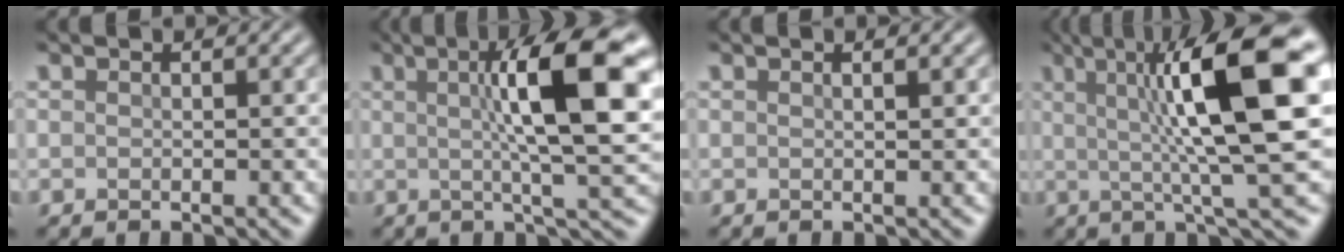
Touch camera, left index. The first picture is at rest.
{"total": 10.4, "force": [2.0, 2.0, 10.0], "torque": [-0.127, 0.008, 0.029]}
{"total": 0.9, "force": [0.5, 0.3, 0.7], "torque": [-0.004, 0.002, 0.003]}
{"total": 12.8, "force": [2.7, 2.5, 12.2], "torque": [-0.162, 0.013, 0.036]}